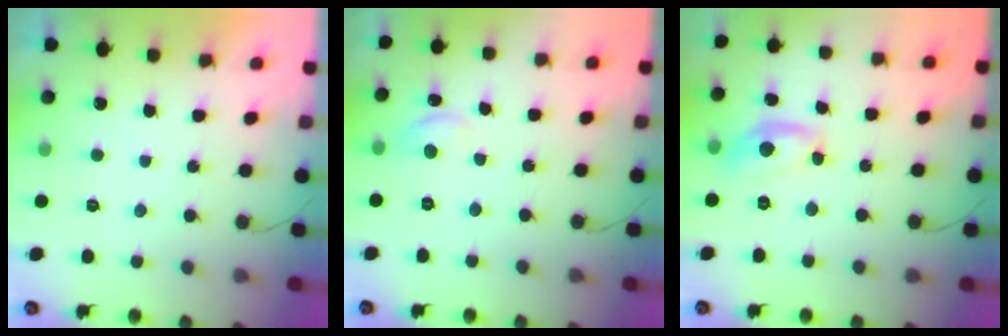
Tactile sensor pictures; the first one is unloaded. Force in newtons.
{"total": 6.2, "press": 6.2, "slide": 0.6}
{"total": 11.1, "press": 11.1, "slide": 0.5}